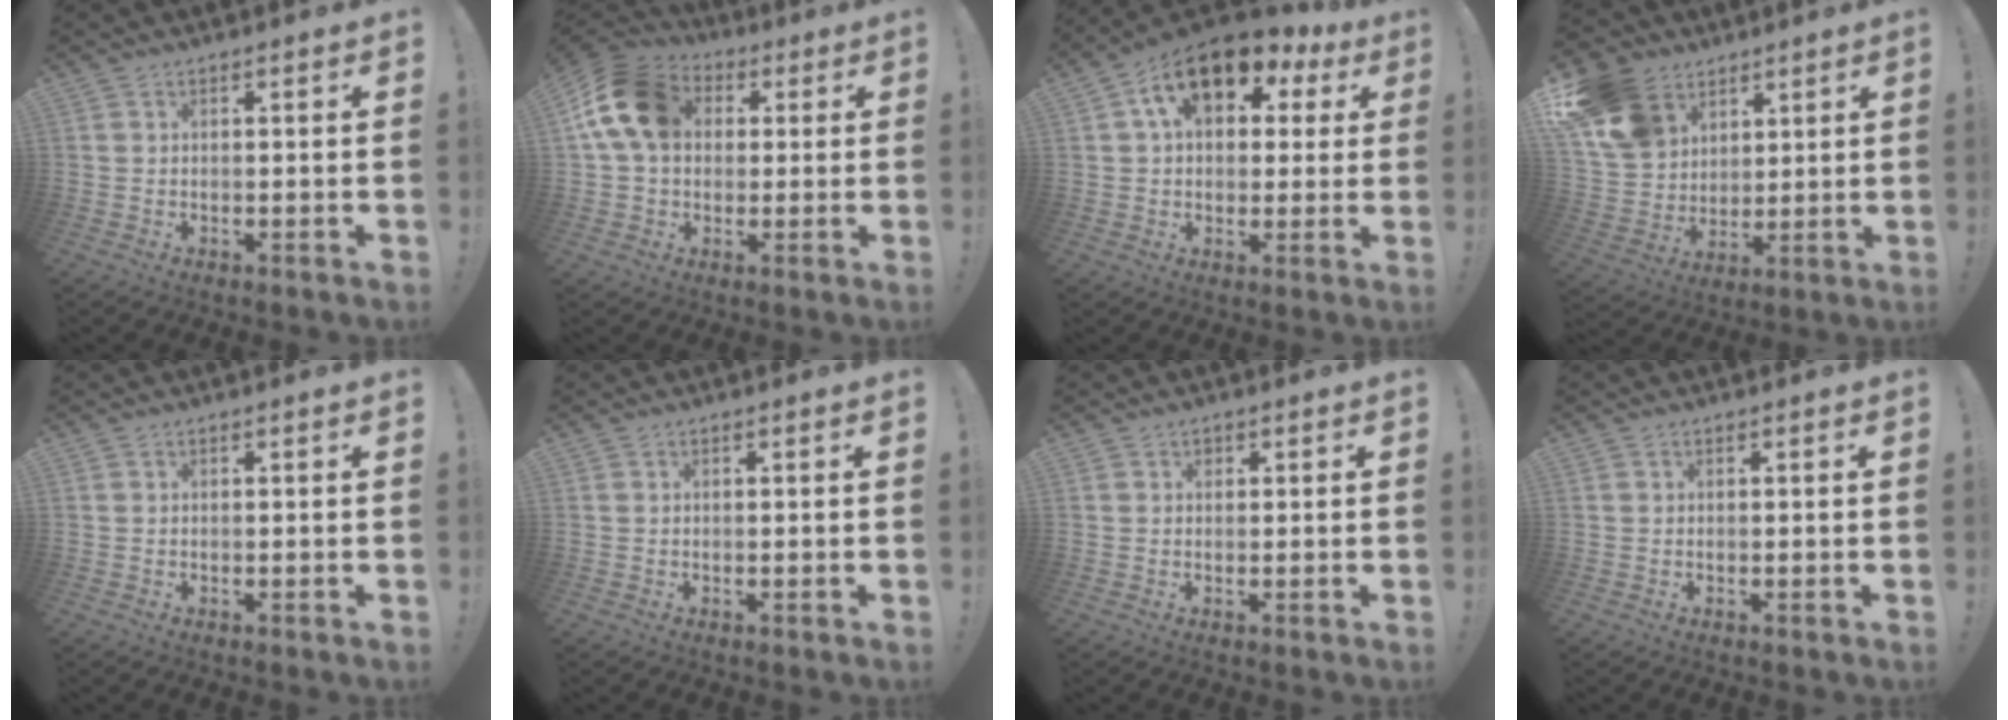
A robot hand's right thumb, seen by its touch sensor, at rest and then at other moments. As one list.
[{"total": 15.8, "force": [3.5, 11.8, 9.9], "torque": [-0.174, 0.005, 0.072]}, {"total": 14.9, "force": [7.1, 9.0, 9.6], "torque": [-0.148, -0.027, 0.126]}, {"total": 16.2, "force": [8.2, 12.2, 6.7], "torque": [-0.120, -0.040, 0.164]}, {"total": 0.0}, {"total": 0.0}, {"total": 1.1, "force": [0.5, 1.0, 0.2], "torque": [-0.001, 0.001, 0.007]}, {"total": 0.0}]